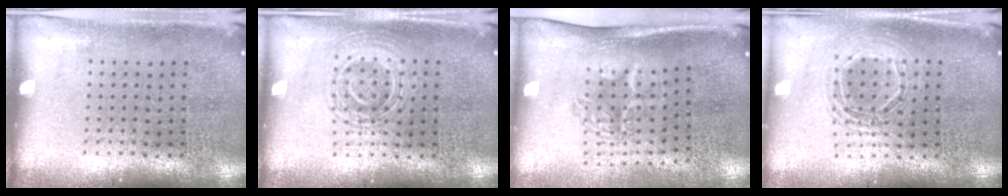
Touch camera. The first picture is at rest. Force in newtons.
{"total": 1.4, "press": 1.4, "slide": 0.3}
{"total": 1.8, "press": 1.3, "slide": 1.3}
{"total": 1.6, "press": 1.4, "slide": 0.9}